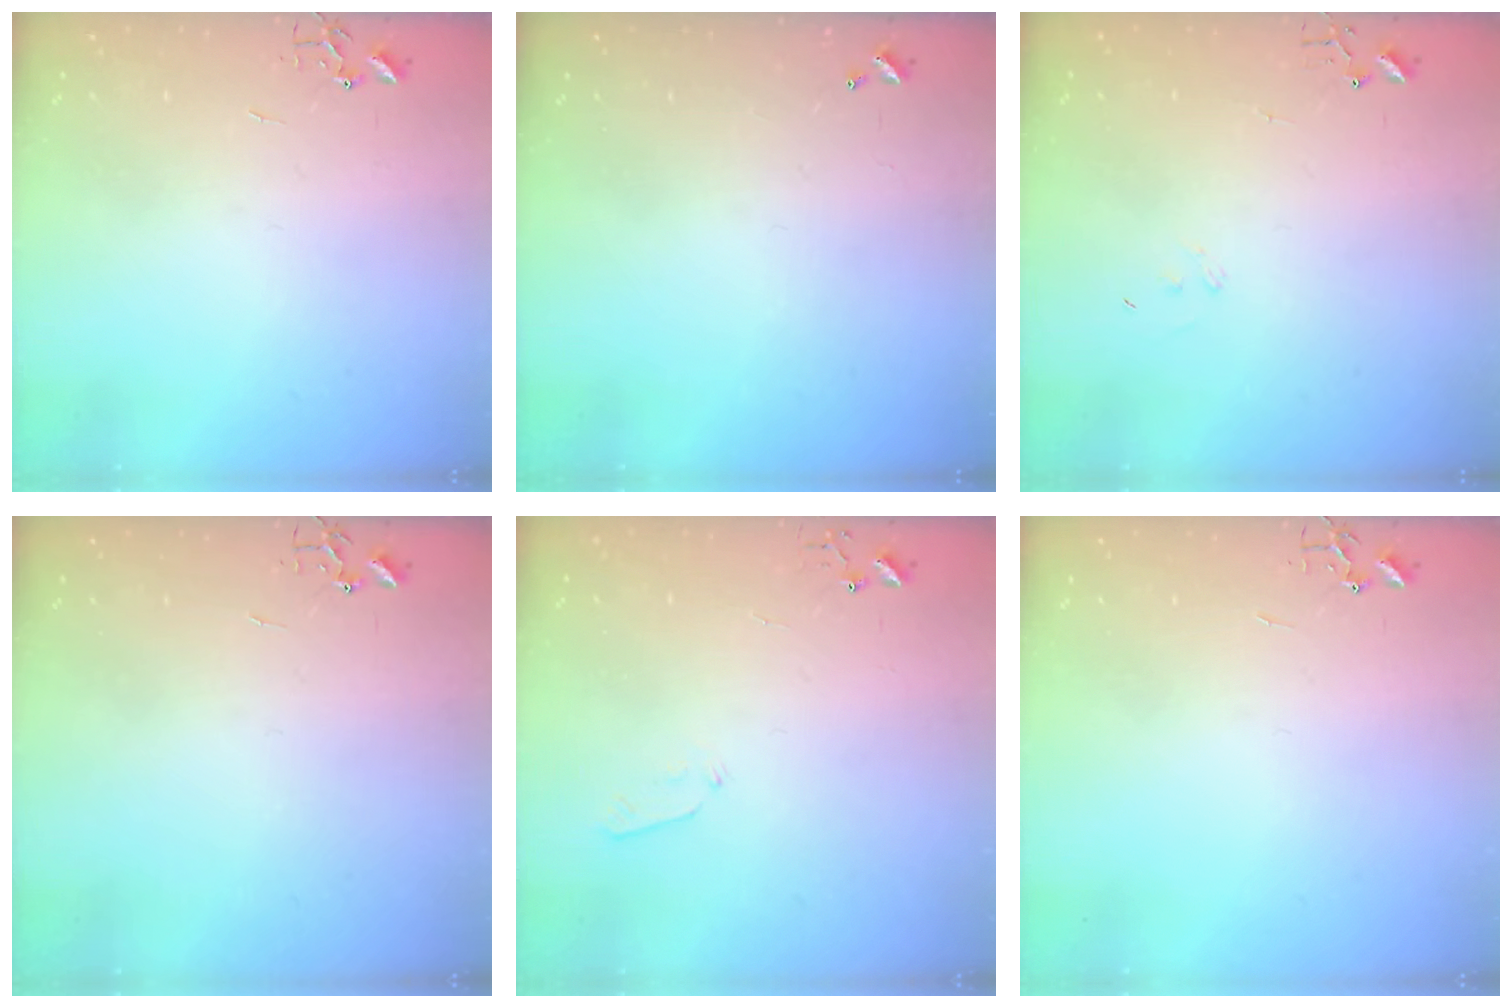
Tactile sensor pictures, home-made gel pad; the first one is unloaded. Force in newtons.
{"total": 0.0}
{"total": 6.8, "press": 6.8, "slide": 0.5}
{"total": 0.0}
{"total": 3.8, "press": 3.8, "slide": 0.5}
{"total": 0.0}